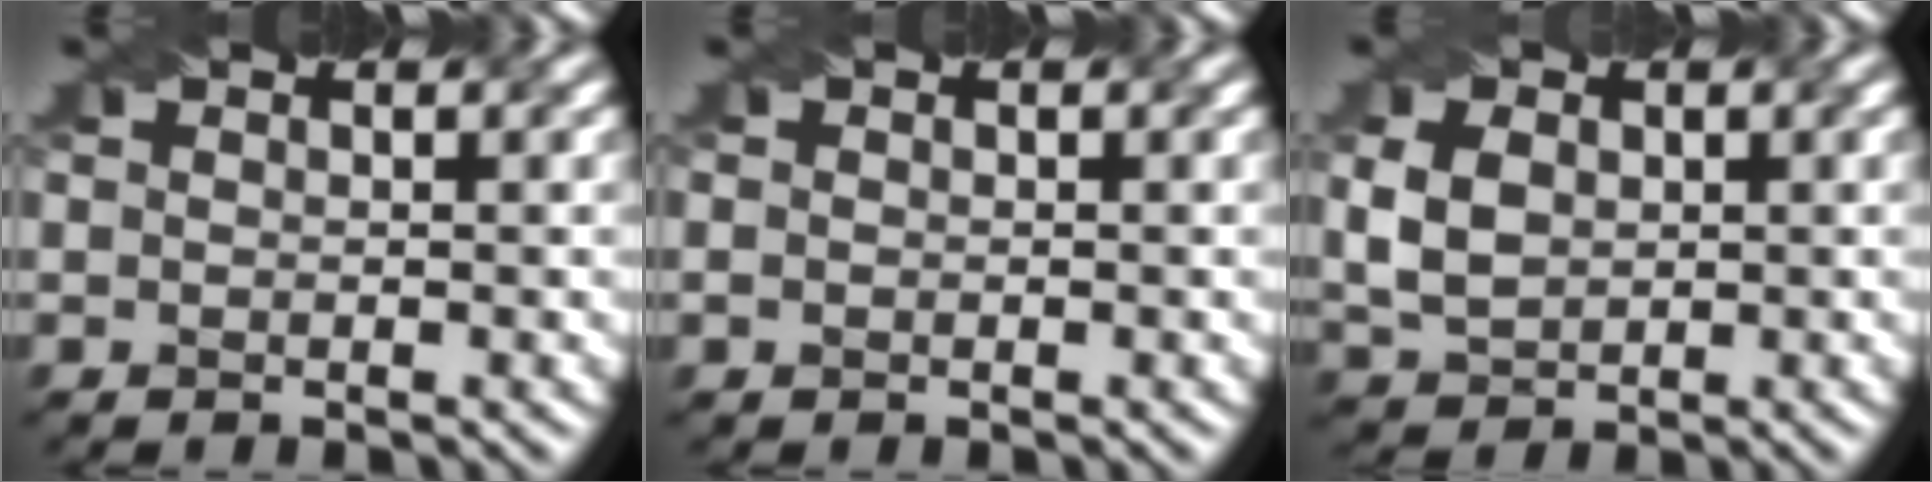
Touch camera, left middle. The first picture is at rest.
{"total": 0.8, "force": [0.0, 0.7, 0.3], "torque": [-0.008, 0.004, 0.000]}
{"total": 3.3, "force": [0.3, 2.6, 2.1], "torque": [-0.058, 0.001, 0.013]}